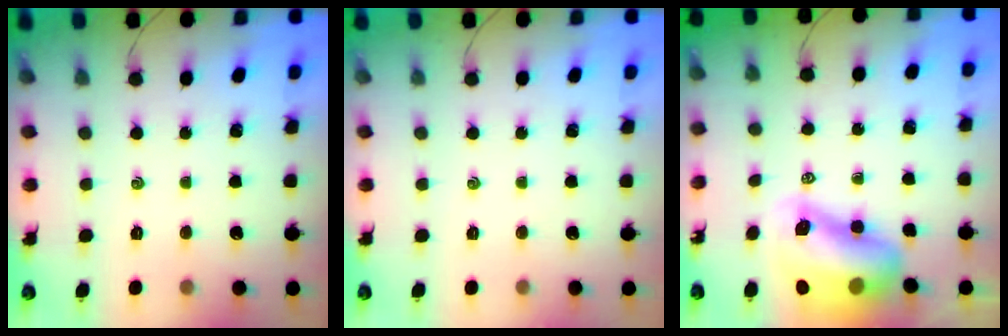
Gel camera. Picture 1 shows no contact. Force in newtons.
{"total": 0.0}
{"total": 13.5, "press": 13.0, "slide": 3.7}